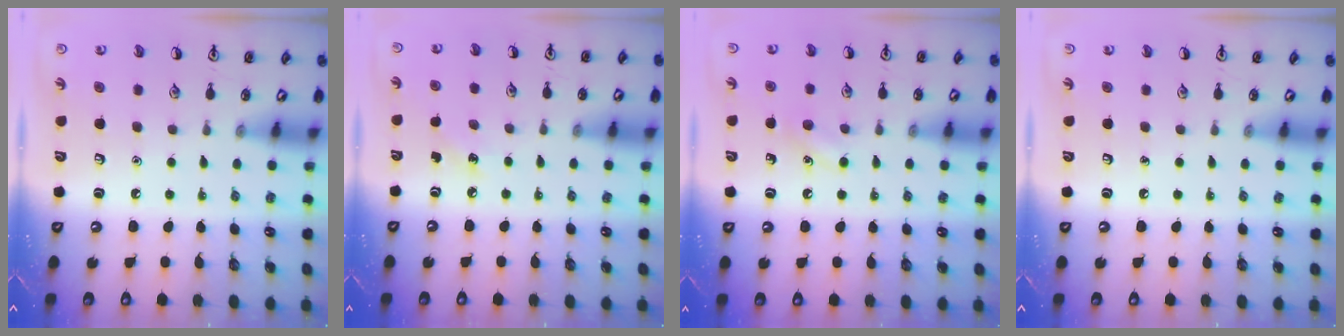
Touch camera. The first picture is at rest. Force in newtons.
{"total": 4.7, "press": 4.4, "slide": 1.6}
{"total": 5.8, "press": 5.6, "slide": 1.6}
{"total": 0.0}